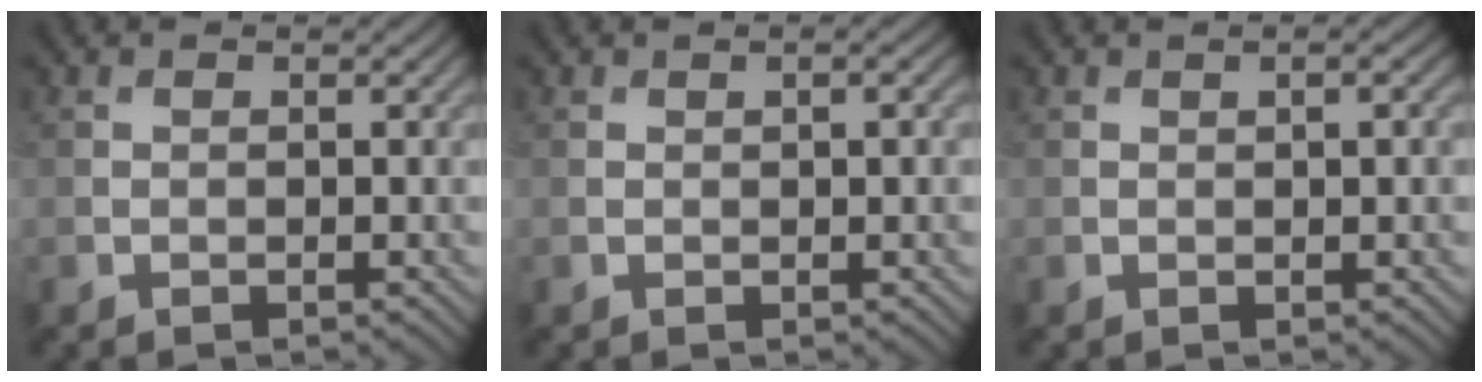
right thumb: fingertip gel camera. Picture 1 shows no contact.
{"total": 0.6, "force": [0.2, 0.1, 0.6], "torque": [-0.012, -0.002, 0.007]}
{"total": 0.9, "force": [0.3, 0.1, 0.9], "torque": [-0.016, -0.001, 0.009]}